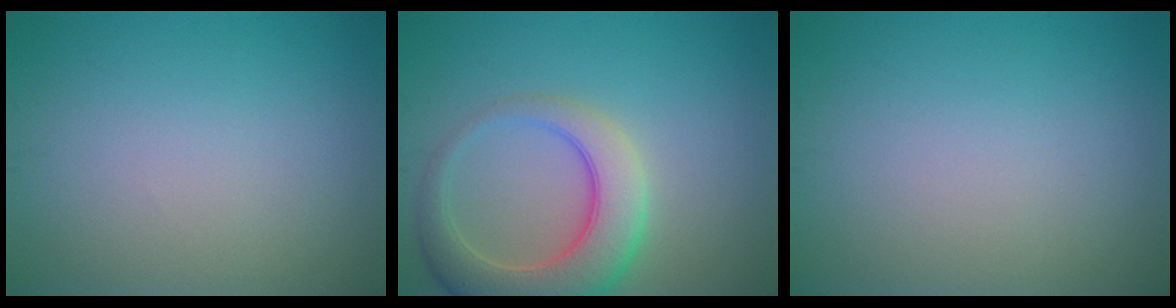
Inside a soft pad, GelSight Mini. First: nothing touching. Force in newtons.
{"total": 6.7, "press": 6.7, "slide": 0.6}
{"total": 0.0}